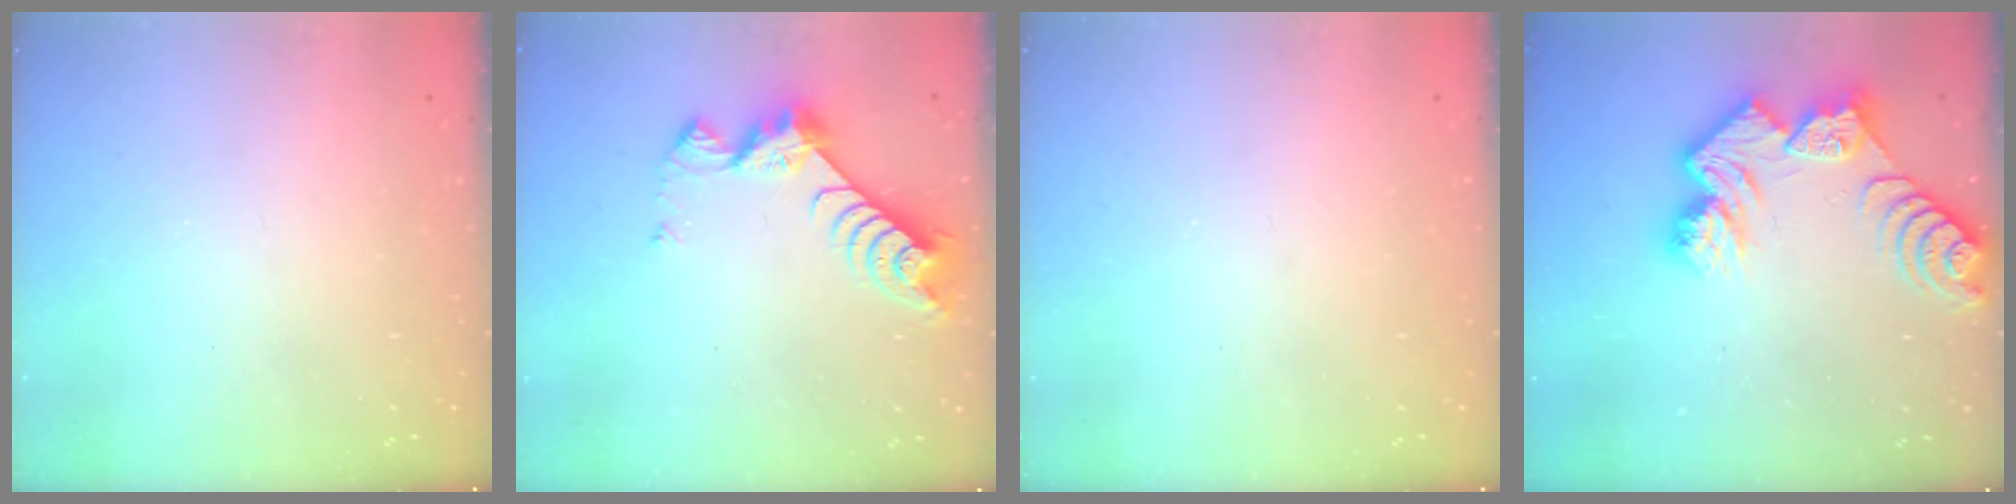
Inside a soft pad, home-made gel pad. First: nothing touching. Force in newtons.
{"total": 8.2, "press": 8.2, "slide": 0.5}
{"total": 0.0}
{"total": 12.5, "press": 12.5, "slide": 1.1}